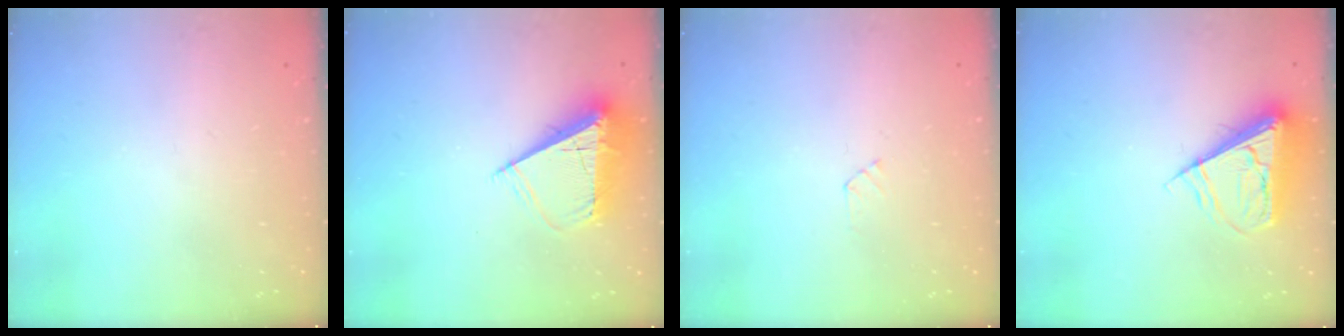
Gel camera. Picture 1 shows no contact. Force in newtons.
{"total": 11.1, "press": 11.1, "slide": 0.8}
{"total": 2.4, "press": 2.4, "slide": 0.3}
{"total": 11.2, "press": 11.2, "slide": 0.9}